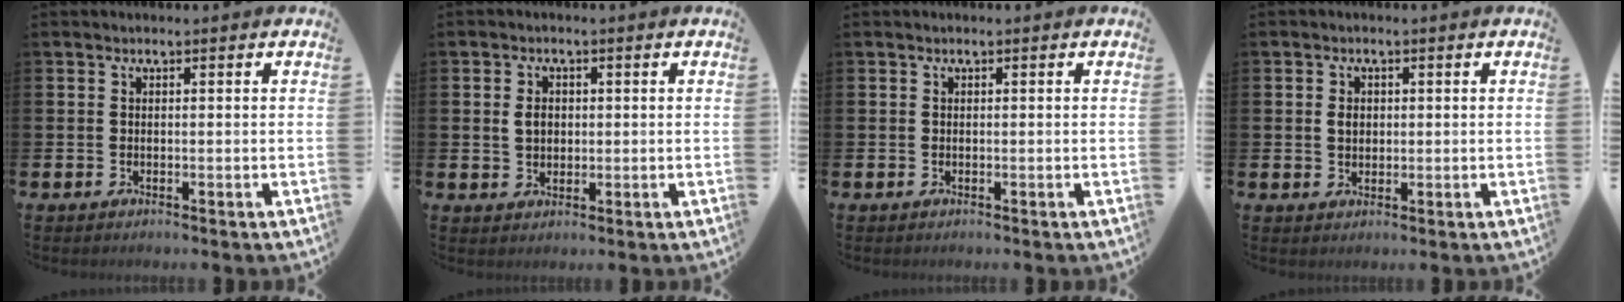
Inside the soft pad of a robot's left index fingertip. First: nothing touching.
{"total": 2.5, "force": [0.5, 2.0, 1.5], "torque": [-0.010, 0.000, 0.002]}
{"total": 0.0}
{"total": 2.0, "force": [0.5, 1.6, 1.1], "torque": [0.001, -0.001, 0.002]}